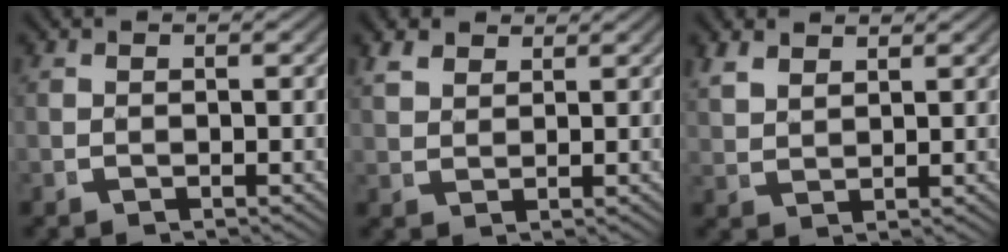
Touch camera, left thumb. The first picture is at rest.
{"total": 2.9, "force": [2.6, 1.0, 1.0], "torque": [-0.011, 0.004, 0.051]}
{"total": 2.5, "force": [2.3, 0.6, 0.7], "torque": [-0.009, 0.002, 0.054]}